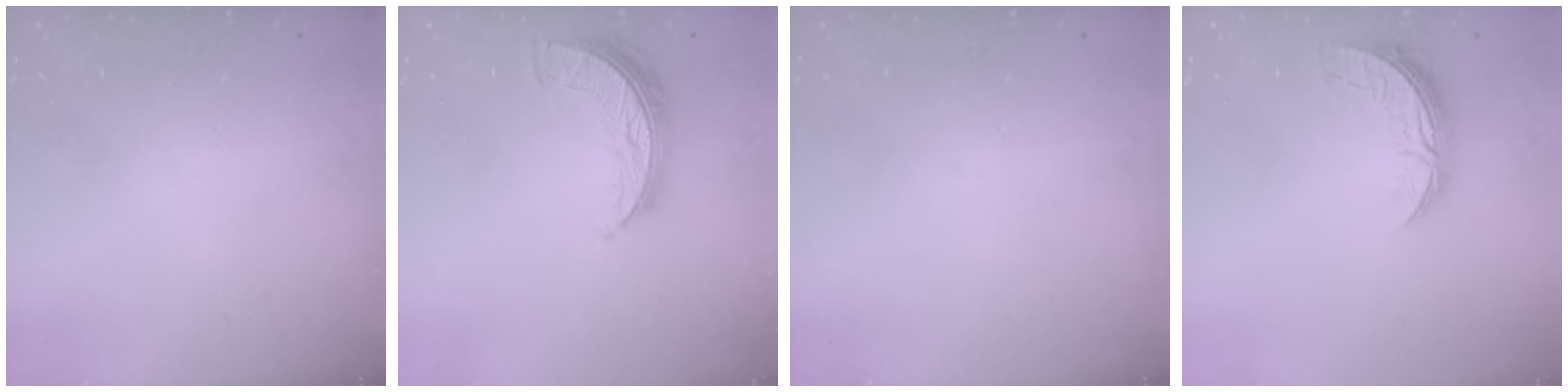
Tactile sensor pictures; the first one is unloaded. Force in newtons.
{"total": 7.8, "press": 7.8, "slide": 0.6}
{"total": 0.0}
{"total": 7.2, "press": 7.2, "slide": 0.2}